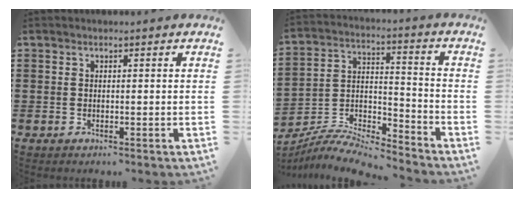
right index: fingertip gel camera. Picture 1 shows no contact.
{"total": 8.0, "force": [-7.7, 0.8, 1.9], "torque": [-0.036, 0.007, -0.155]}